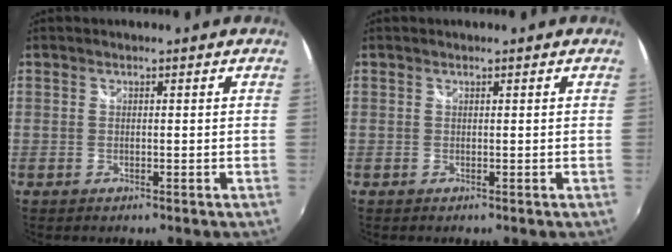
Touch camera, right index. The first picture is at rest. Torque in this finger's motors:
{"motor_torque": [0.16, 0.10, -0.02, 0.01]}